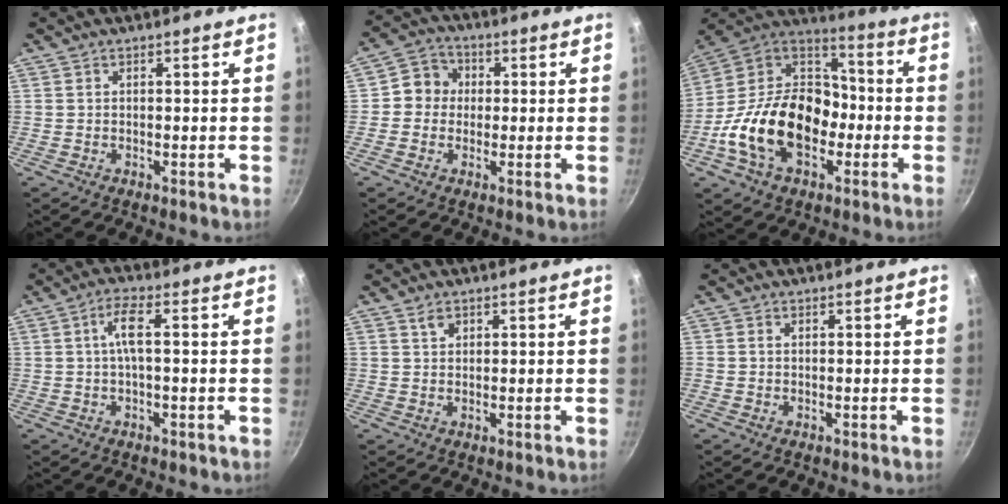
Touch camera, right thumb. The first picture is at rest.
{"total": 6.2, "force": [0.3, 5.8, 2.1], "torque": [0.001, 0.015, -0.013]}
{"total": 23.8, "force": [-6.2, 15.9, 16.5], "torque": [-0.264, 0.060, -0.123]}
{"total": 4.9, "force": [0.1, 0.6, 4.9], "torque": [-0.105, 0.011, 0.003]}
{"total": 1.9, "force": [1.1, 1.2, 0.9], "torque": [-0.011, -0.002, 0.020]}
{"total": 0.6, "force": [0.1, 0.5, 0.3], "torque": [-0.004, 0.004, 0.001]}